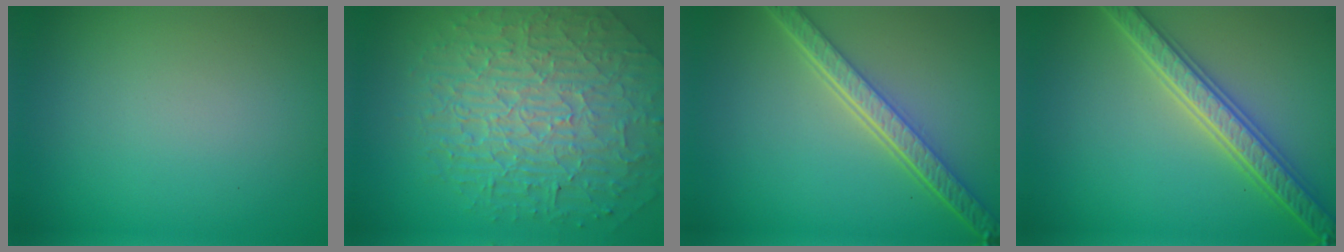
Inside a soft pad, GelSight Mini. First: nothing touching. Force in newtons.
{"total": 9.7, "press": 6.3, "slide": 7.4}
{"total": 5.7, "press": 4.2, "slide": 3.9}
{"total": 5.5, "press": 5.4, "slide": 1.1}